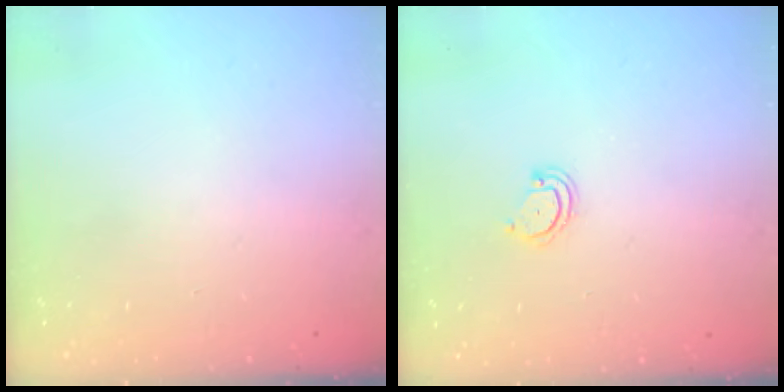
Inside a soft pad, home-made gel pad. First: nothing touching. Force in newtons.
{"total": 2.5, "press": 2.5, "slide": 0.2}